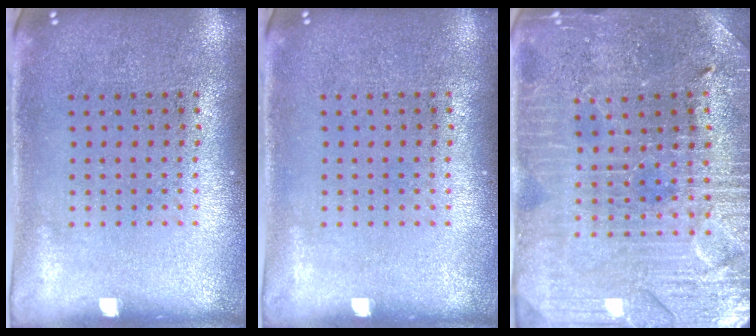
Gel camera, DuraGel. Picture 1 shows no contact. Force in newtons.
{"total": 0.0}
{"total": 3.3, "press": 3.2, "slide": 0.5}